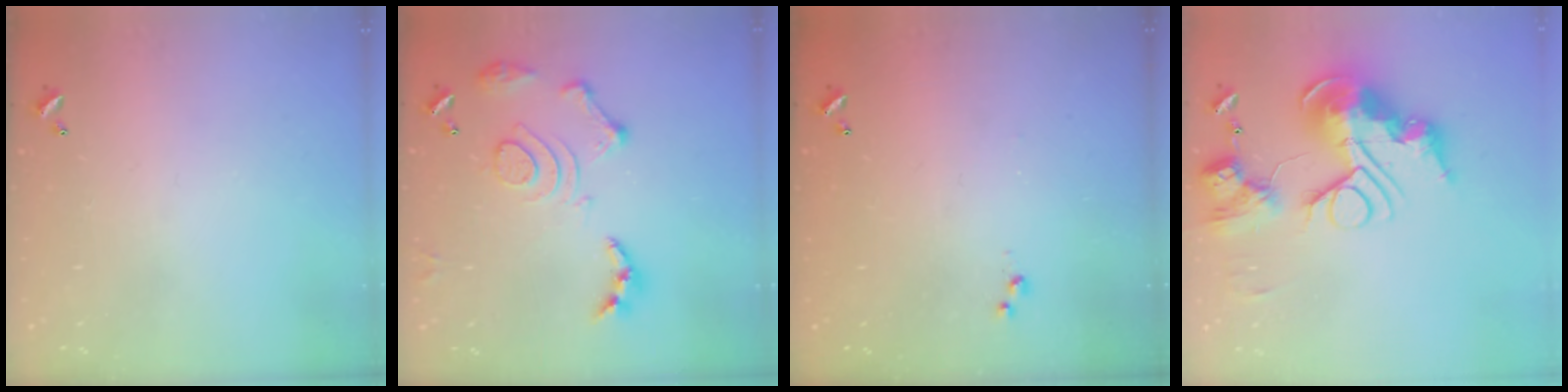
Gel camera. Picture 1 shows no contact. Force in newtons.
{"total": 14.6, "press": 14.5, "slide": 1.6}
{"total": 3.0, "press": 3.0, "slide": 0.4}
{"total": 0.9, "press": 0.9, "slide": 0.0}